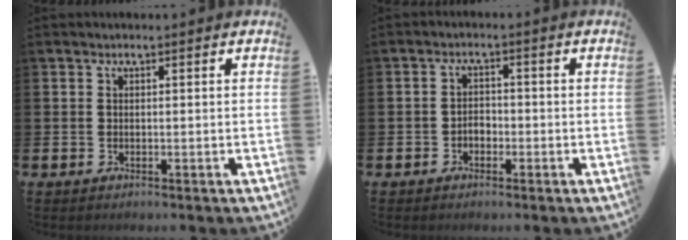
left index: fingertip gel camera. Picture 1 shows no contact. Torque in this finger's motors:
{"motor_torque": [-0.03, 0.13, -0.02, 0.02]}